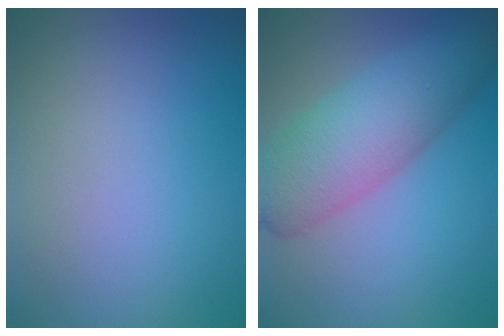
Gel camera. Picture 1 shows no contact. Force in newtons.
{"total": 7.3, "press": 7.3, "slide": 0.3}